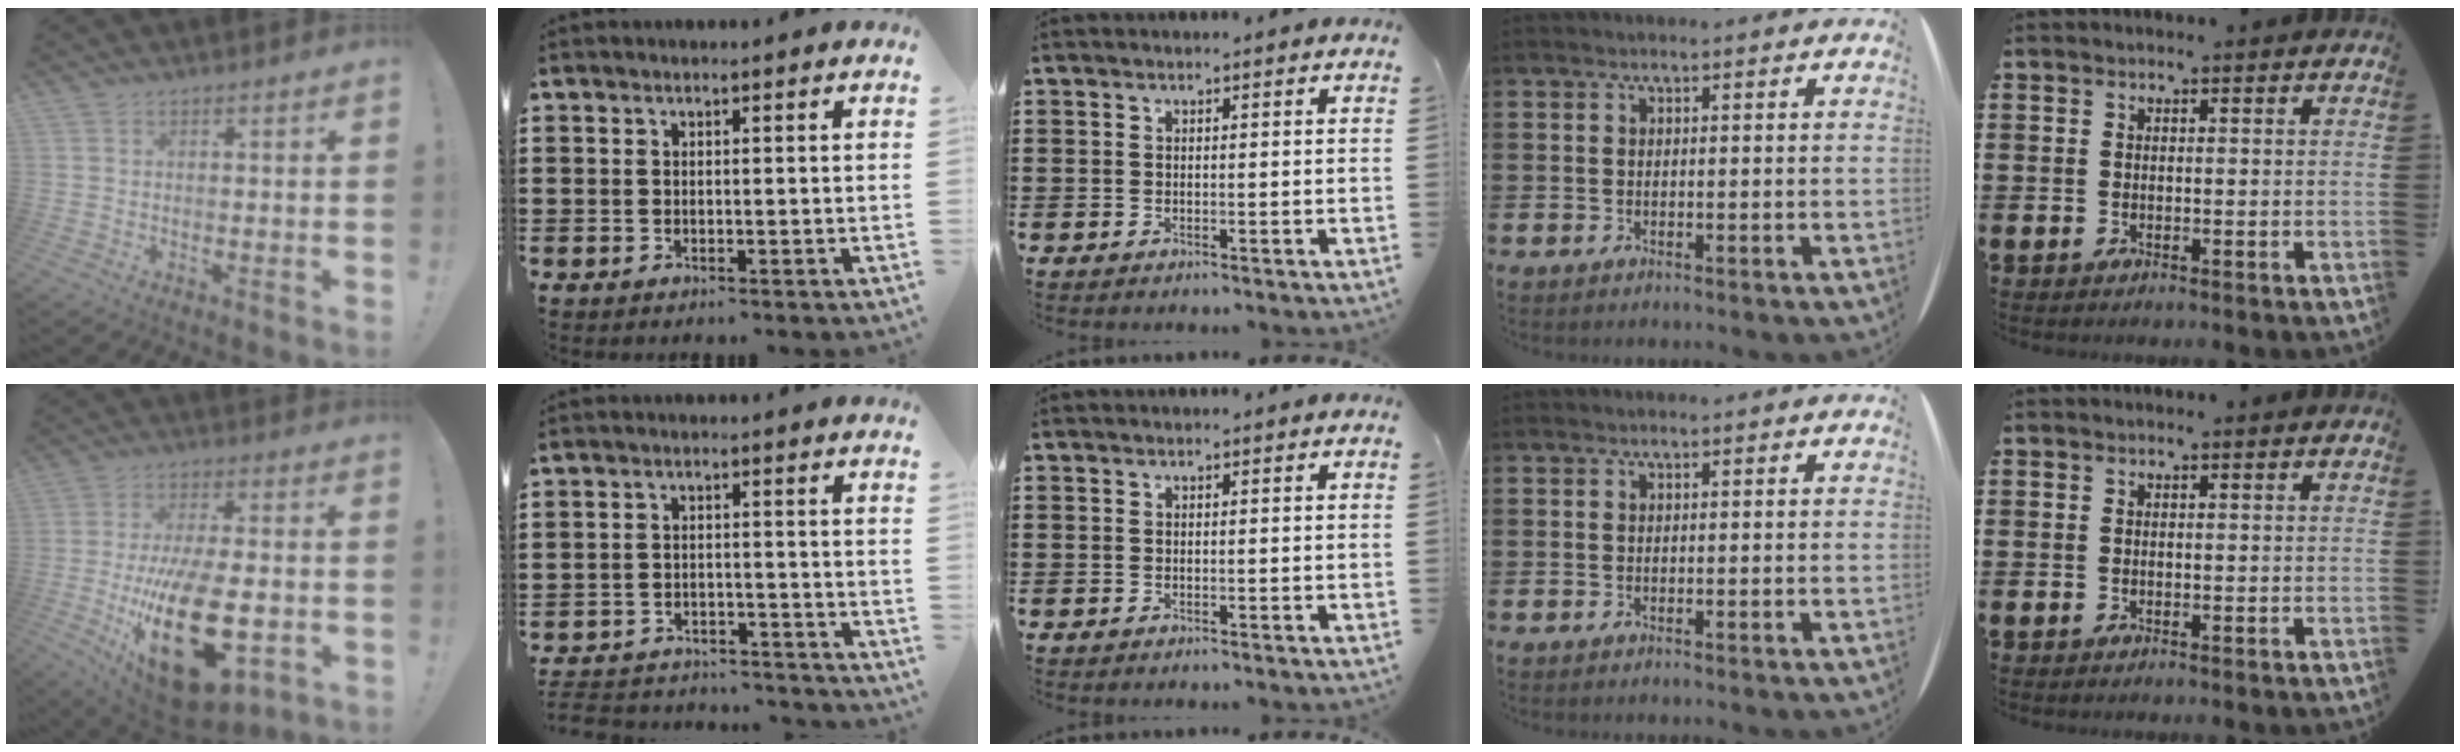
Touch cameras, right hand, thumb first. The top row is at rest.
{"thumb": {"total": 27.8, "force": [-6.1, 12.9, 23.8], "torque": [-0.417, 0.013, -0.081]}, "index": {"total": 3.8, "force": [-3.8, 0.4, 0.2], "torque": [-0.010, 0.003, -0.080]}}